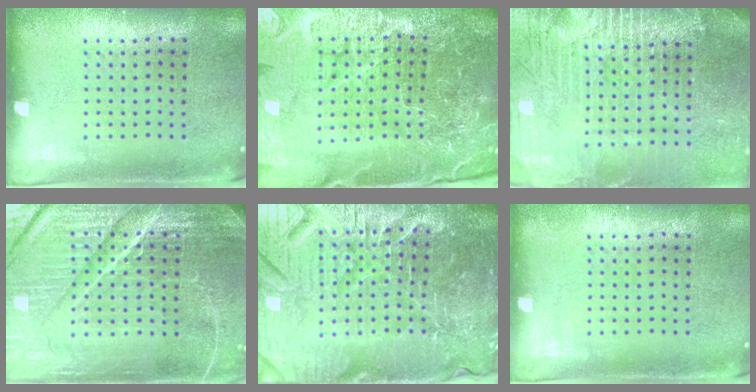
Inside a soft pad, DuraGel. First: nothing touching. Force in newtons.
{"total": 6.6, "press": 5.8, "slide": 3.1}
{"total": 4.0, "press": 3.6, "slide": 1.8}
{"total": 6.3, "press": 5.6, "slide": 2.8}
{"total": 6.0, "press": 5.5, "slide": 2.3}
{"total": 0.0}